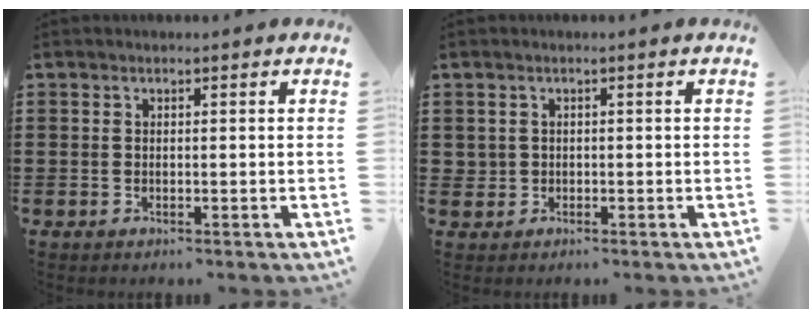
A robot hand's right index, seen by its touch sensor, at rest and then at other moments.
{"total": 0.9, "force": [-0.2, 0.9, 0.1], "torque": [-0.006, 0.003, -0.006]}